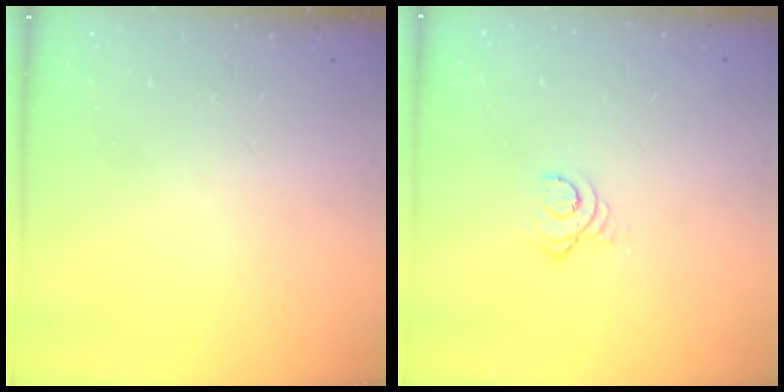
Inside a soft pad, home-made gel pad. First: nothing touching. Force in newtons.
{"total": 3.5, "press": 3.5, "slide": 0.2}